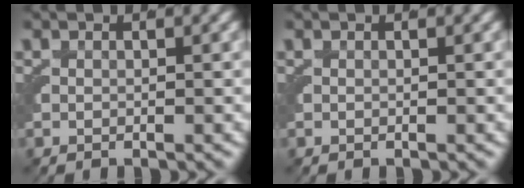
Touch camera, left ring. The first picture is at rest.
{"total": 0.0}